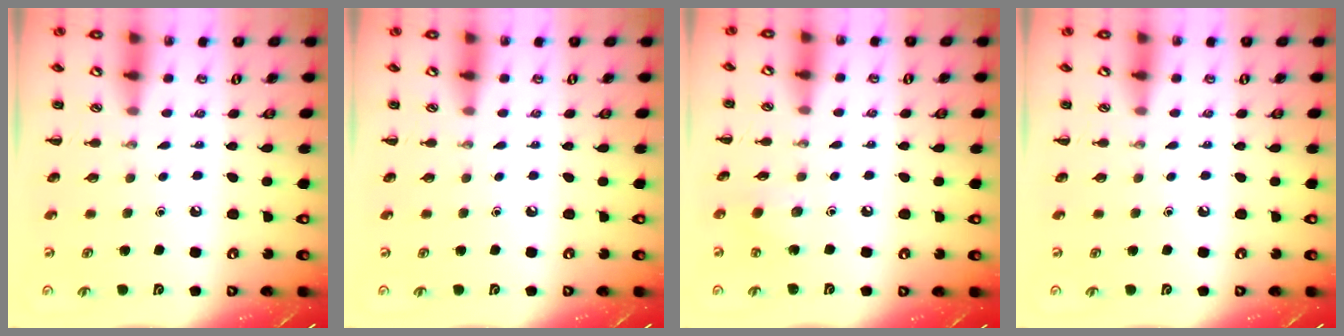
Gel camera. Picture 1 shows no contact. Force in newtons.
{"total": 0.0}
{"total": 4.2, "press": 4.0, "slide": 1.2}
{"total": 0.0}